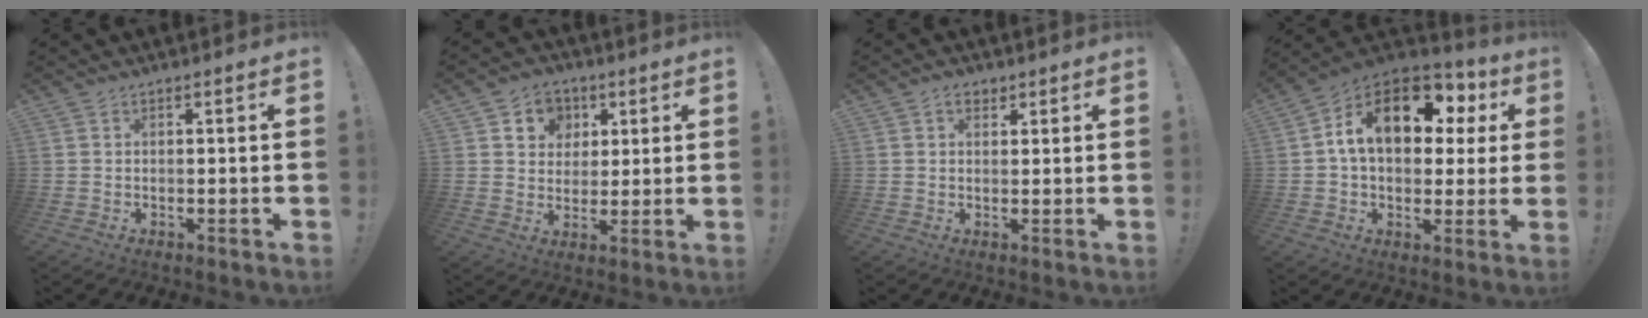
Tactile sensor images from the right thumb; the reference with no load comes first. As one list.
[{"total": 8.2, "force": [2.8, 7.4, 1.9], "torque": [-0.029, -0.014, 0.058]}, {"total": 2.8, "force": [1.6, 1.8, 1.4], "torque": [-0.022, -0.002, 0.028]}, {"total": 18.1, "force": [6.0, 10.4, 13.5], "torque": [-0.210, -0.012, 0.099]}]